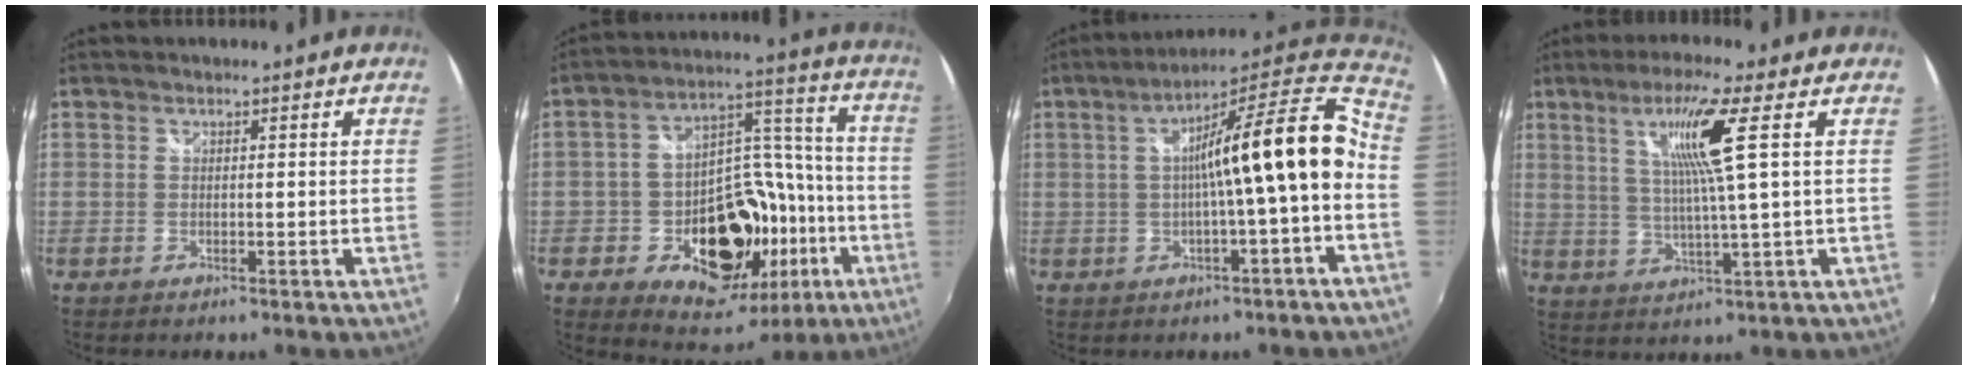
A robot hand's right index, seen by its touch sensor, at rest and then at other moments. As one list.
[{"total": 21.7, "force": [-7.5, 15.0, 13.8], "torque": [-0.260, 0.038, -0.090]}, {"total": 17.2, "force": [-1.1, 2.0, 17.1], "torque": [-0.243, 0.031, -0.014]}, {"total": 9.4, "force": [3.5, -0.9, 8.7], "torque": [-0.152, -0.002, 0.067]}]